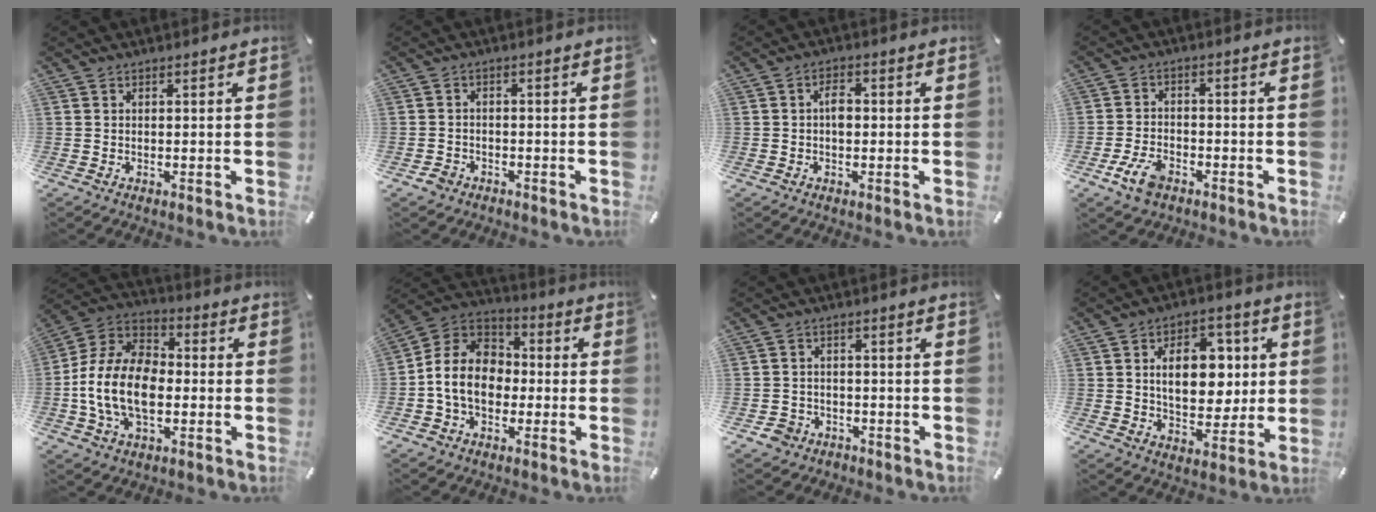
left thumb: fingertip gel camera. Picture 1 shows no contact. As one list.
[{"total": 2.4, "force": [-1.7, 1.7, 0.5], "torque": [-0.008, 0.010, -0.035]}, {"total": 3.2, "force": [-0.2, 1.9, 2.6], "torque": [-0.042, 0.004, -0.006]}, {"total": 6.6, "force": [-3.6, 3.9, 4.0], "torque": [-0.100, 0.008, -0.071]}, {"total": 15.1, "force": [-4.4, 10.0, 10.4], "torque": [-0.243, 0.019, -0.088]}, {"total": 12.0, "force": [-2.9, 9.9, 6.2], "torque": [-0.154, 0.025, -0.053]}, {"total": 4.3, "force": [-2.5, 3.4, 1.0], "torque": [-0.019, 0.012, -0.047]}, {"total": 13.9, "force": [2.4, 9.3, 10.0], "torque": [-0.144, 0.000, 0.038]}]